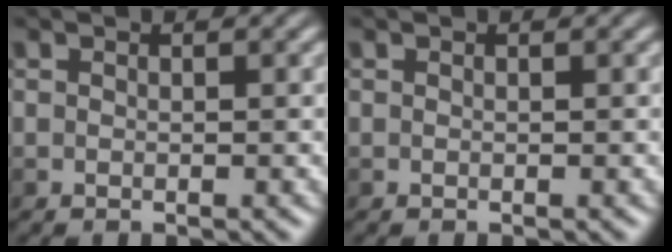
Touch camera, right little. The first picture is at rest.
{"total": 0.0}